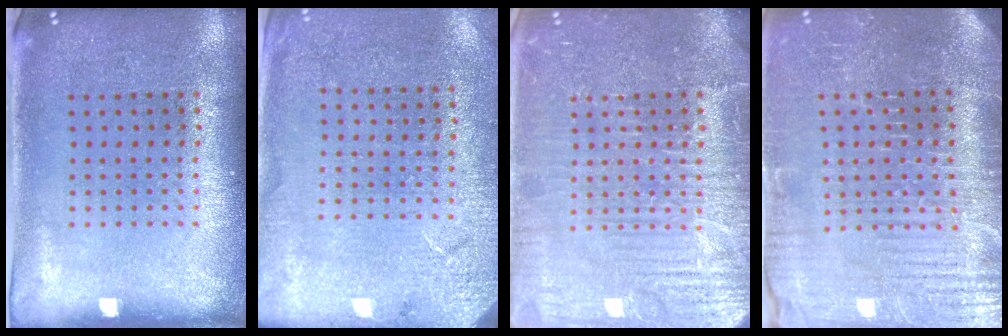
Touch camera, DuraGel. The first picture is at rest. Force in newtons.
{"total": 2.6, "press": 2.6, "slide": 0.4}
{"total": 6.7, "press": 6.7, "slide": 0.9}
{"total": 4.5, "press": 4.3, "slide": 1.2}